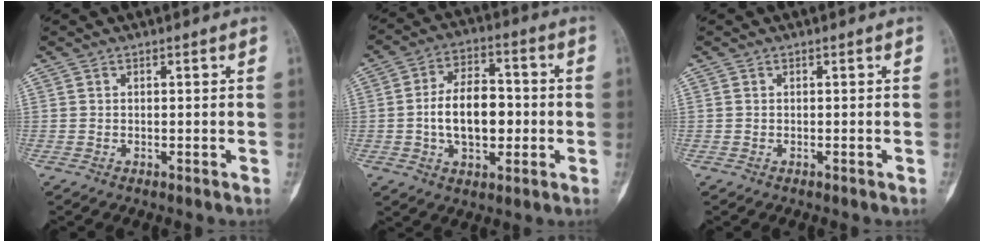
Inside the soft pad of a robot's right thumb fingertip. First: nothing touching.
{"total": 12.6, "force": [-1.2, 7.6, 10.0], "torque": [-0.146, 0.021, -0.021]}
{"total": 0.0}